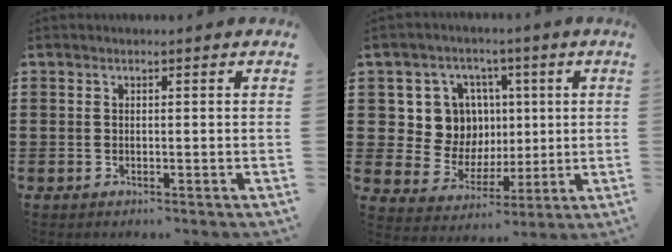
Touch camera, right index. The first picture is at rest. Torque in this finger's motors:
{"motor_torque": [1.59, 0.42, 0.30, 0.02]}